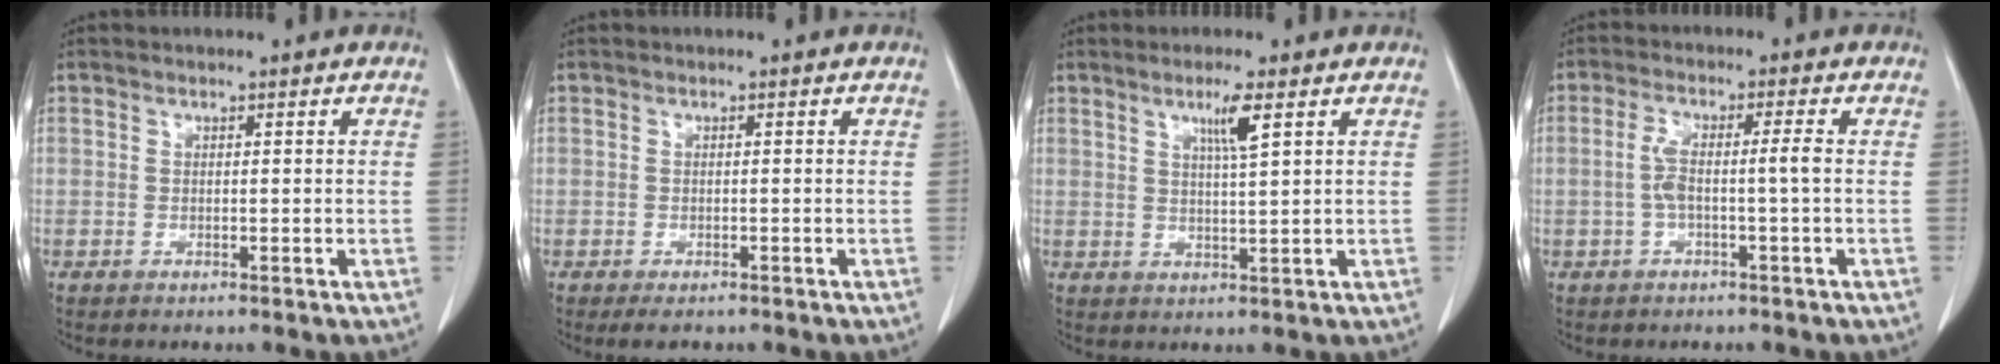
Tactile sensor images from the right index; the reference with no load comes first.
{"total": 1.6, "force": [-1.0, 1.1, 0.7], "torque": [-0.007, 0.001, -0.007]}
{"total": 4.2, "force": [2.1, -0.3, 3.6], "torque": [-0.064, -0.006, 0.039]}
{"total": 4.4, "force": [-0.5, 0.1, 4.4], "torque": [-0.094, 0.016, -0.006]}